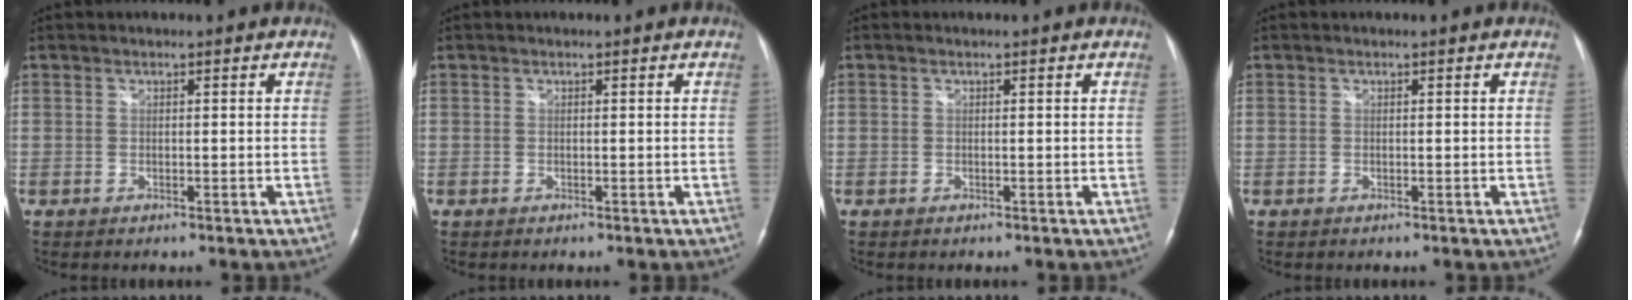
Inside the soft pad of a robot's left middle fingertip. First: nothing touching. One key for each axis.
{"total": 0.0}
{"total": 0.0}
{"total": 0.0}